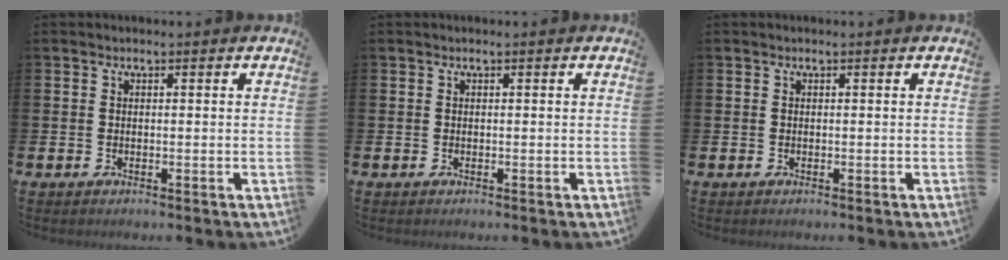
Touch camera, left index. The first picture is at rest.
{"total": 0.0}
{"total": 0.0}